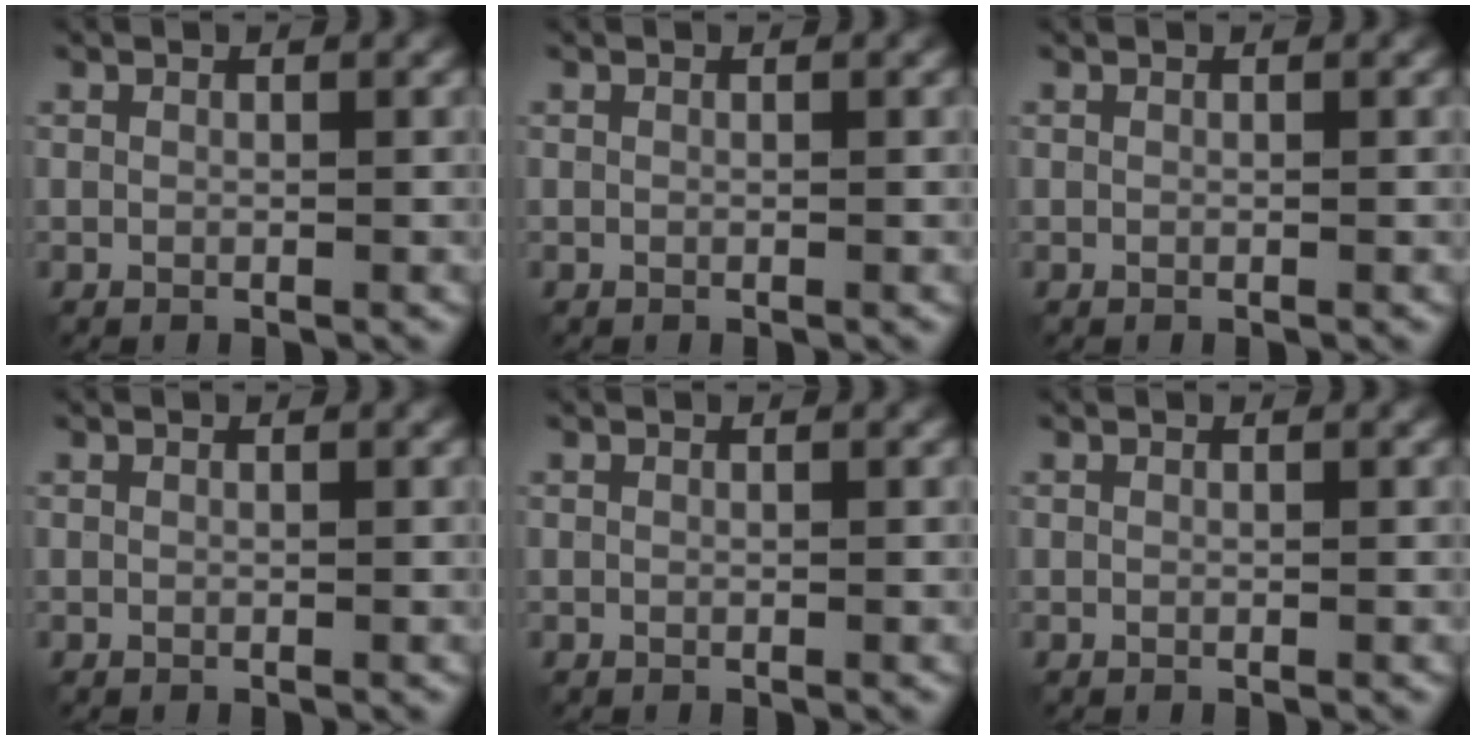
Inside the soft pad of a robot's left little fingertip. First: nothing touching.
{"total": 0.0}
{"total": 0.0}
{"total": 0.0}
{"total": 0.0}
{"total": 0.0}